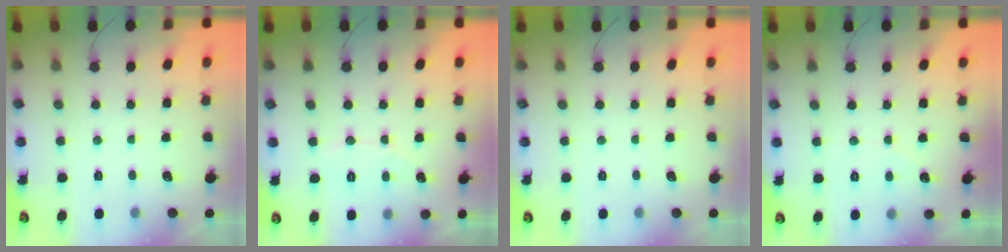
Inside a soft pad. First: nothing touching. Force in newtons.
{"total": 4.9, "press": 4.9, "slide": 0.2}
{"total": 0.0}
{"total": 2.5, "press": 2.5, "slide": 0.2}